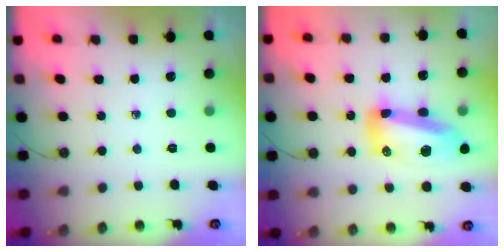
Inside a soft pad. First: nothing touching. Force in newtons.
{"total": 16.4, "press": 16.3, "slide": 1.8}